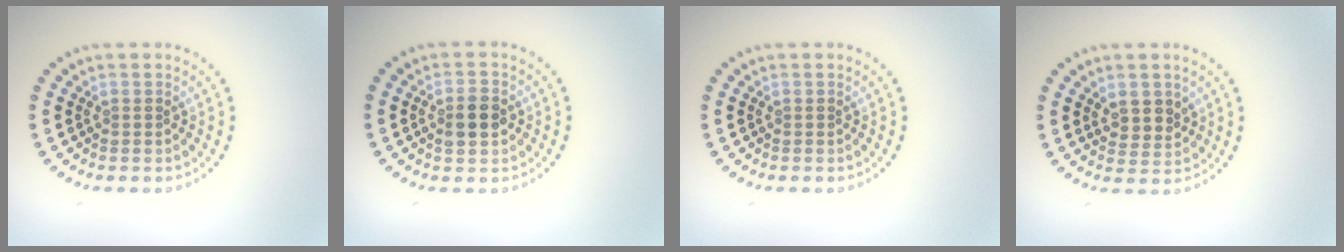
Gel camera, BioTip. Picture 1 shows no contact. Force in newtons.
{"total": 2.9, "press": 2.9, "slide": 0.1}
{"total": 0.0}
{"total": 2.4, "press": 2.2, "slide": 1.0}